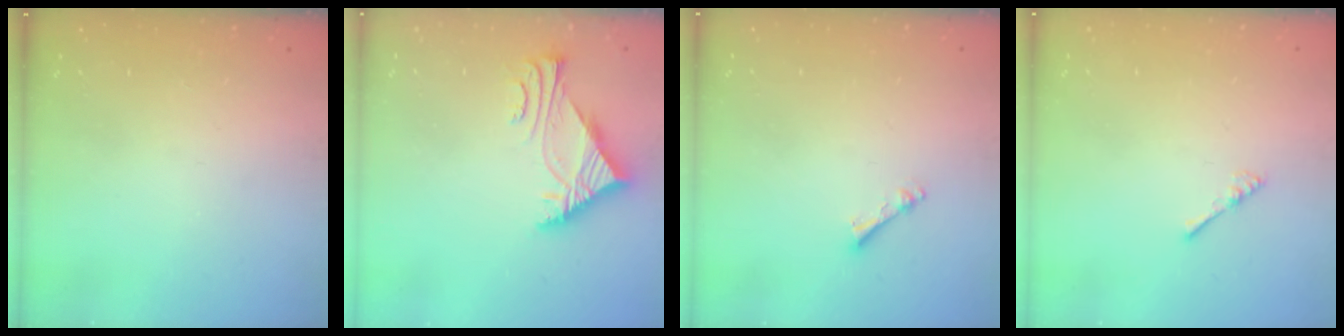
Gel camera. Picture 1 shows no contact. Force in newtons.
{"total": 5.8, "press": 5.7, "slide": 0.8}
{"total": 2.5, "press": 2.4, "slide": 0.5}
{"total": 2.4, "press": 2.4, "slide": 0.5}